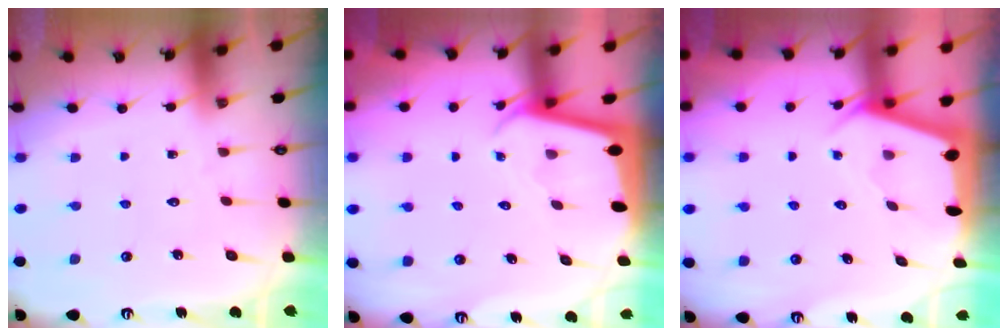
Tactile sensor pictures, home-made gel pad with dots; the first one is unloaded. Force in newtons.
{"total": 2.2, "press": 2.2, "slide": 0.2}
{"total": 2.3, "press": 2.3, "slide": 0.3}